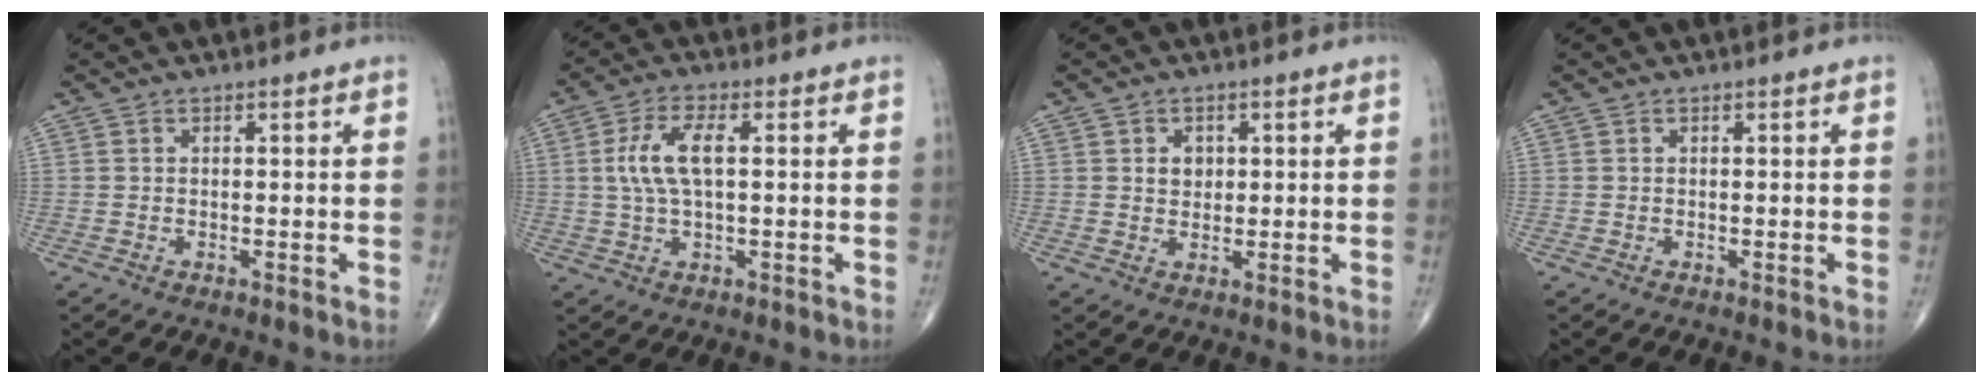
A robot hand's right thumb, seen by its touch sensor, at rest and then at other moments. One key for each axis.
{"total": 7.6, "fx": 1.1, "fy": 2.9, "fz": 6.9, "tx": -0.151, "ty": 0.009, "tz": 0.019}
{"total": 2.7, "fx": 0.7, "fy": 2.2, "fz": 1.5, "tx": -0.009, "ty": -0.002, "tz": 0.012}
{"total": 0.0}